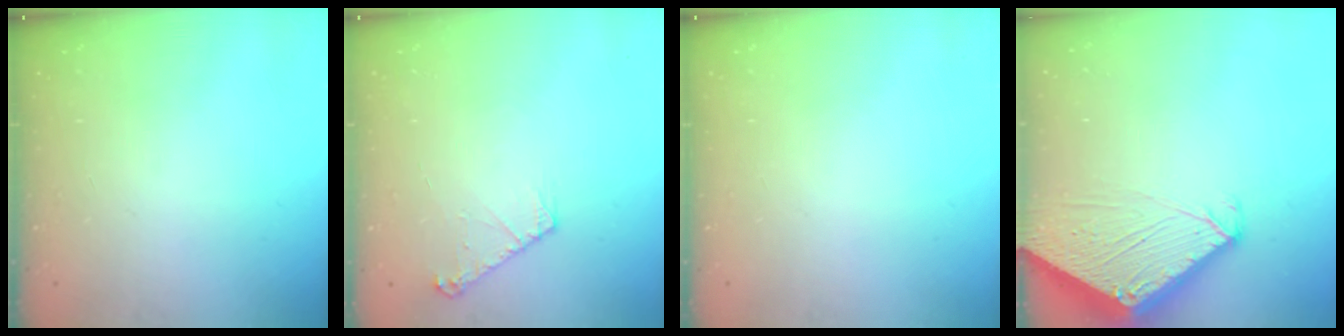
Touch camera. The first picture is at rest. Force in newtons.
{"total": 6.0, "press": 6.0, "slide": 0.7}
{"total": 0.0}
{"total": 4.2, "press": 4.2, "slide": 0.4}